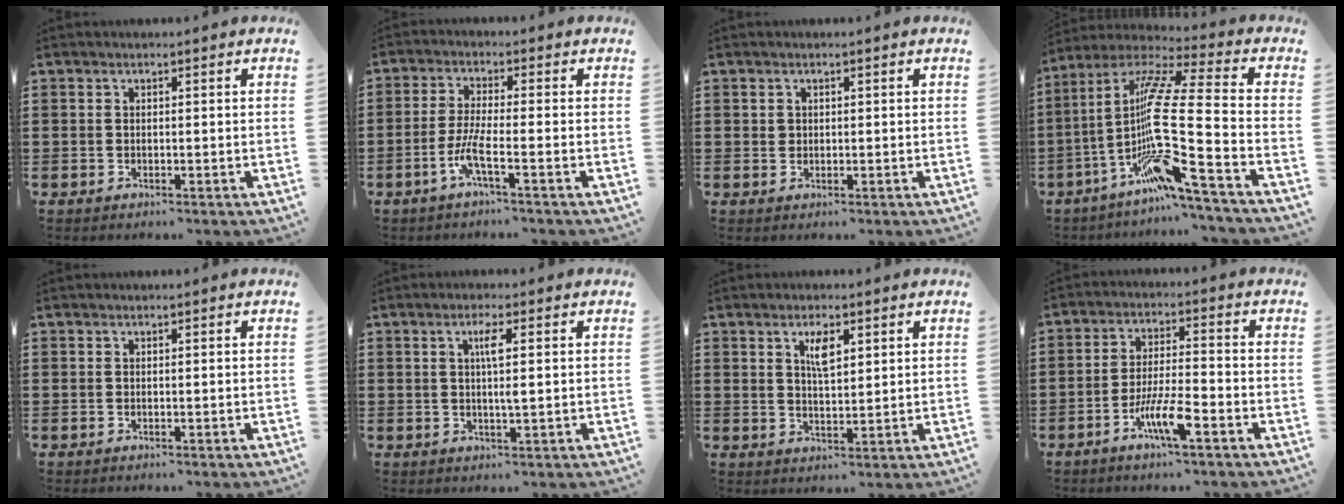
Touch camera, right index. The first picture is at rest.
{"total": 4.8, "force": [-2.4, 0.1, 4.2], "torque": [-0.100, -0.015, -0.052]}
{"total": 0.8, "force": [0.3, 0.7, 0.2], "torque": [-0.007, 0.002, 0.007]}
{"total": 14.7, "force": [-5.4, 0.4, 13.7], "torque": [-0.301, -0.038, -0.120]}
{"total": 0.0}
{"total": 3.4, "force": [0.6, 0.3, 3.4], "torque": [-0.066, 0.001, 0.007]}
{"total": 3.7, "force": [1.8, 1.2, 2.9], "torque": [-0.048, -0.001, 0.026]}
{"total": 7.1, "force": [-3.8, 1.0, 5.9], "torque": [-0.122, -0.005, -0.073]}